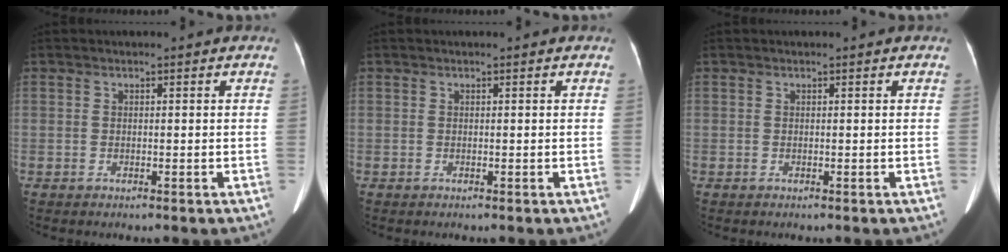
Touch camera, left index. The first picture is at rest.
{"total": 0.0}
{"total": 0.0}